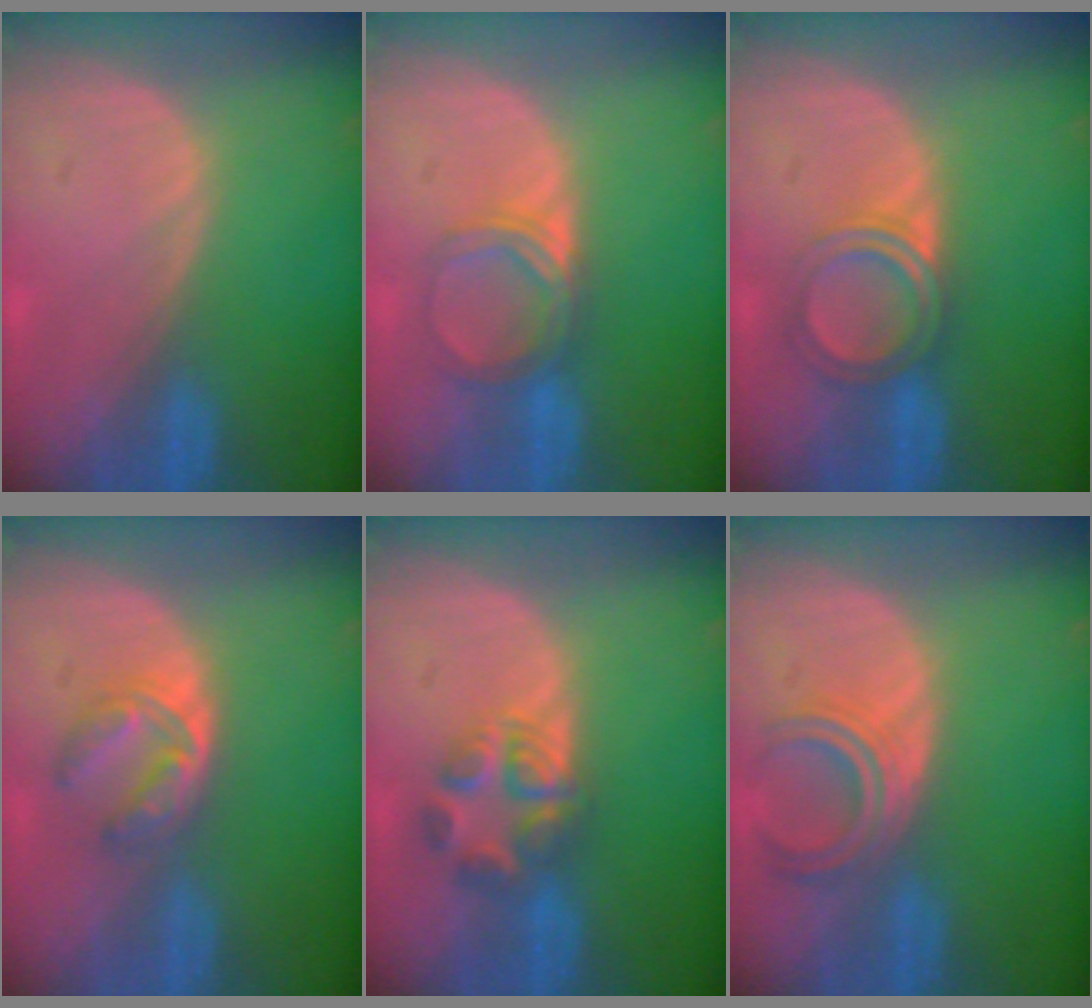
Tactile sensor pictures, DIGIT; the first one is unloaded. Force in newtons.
{"total": 5.0, "press": 4.6, "slide": 2.1}
{"total": 4.9, "press": 4.6, "slide": 1.4}
{"total": 5.2, "press": 4.8, "slide": 2.0}
{"total": 5.6, "press": 5.5, "slide": 1.1}
{"total": 4.7, "press": 4.7, "slide": 0.4}